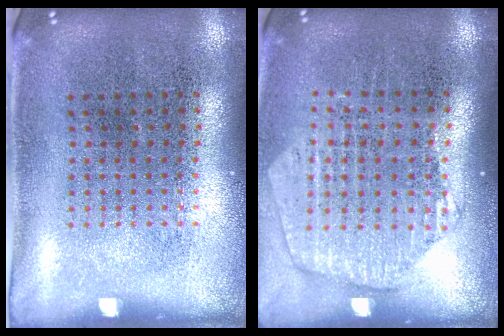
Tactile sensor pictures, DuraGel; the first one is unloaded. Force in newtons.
{"total": 1.8, "press": 1.7, "slide": 0.6}